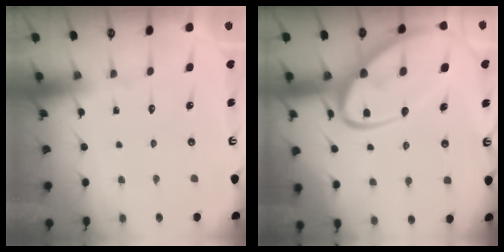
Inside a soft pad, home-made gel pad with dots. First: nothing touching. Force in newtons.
{"total": 17.5, "press": 17.4, "slide": 1.4}